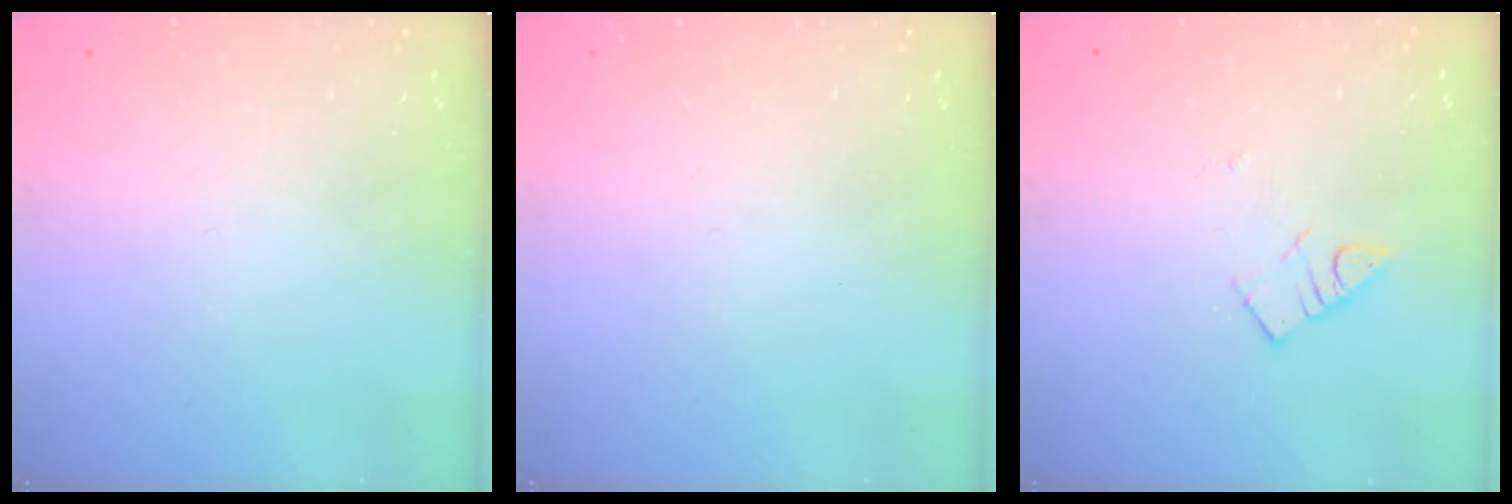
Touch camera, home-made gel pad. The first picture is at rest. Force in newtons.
{"total": 0.0}
{"total": 3.3, "press": 3.3, "slide": 0.1}